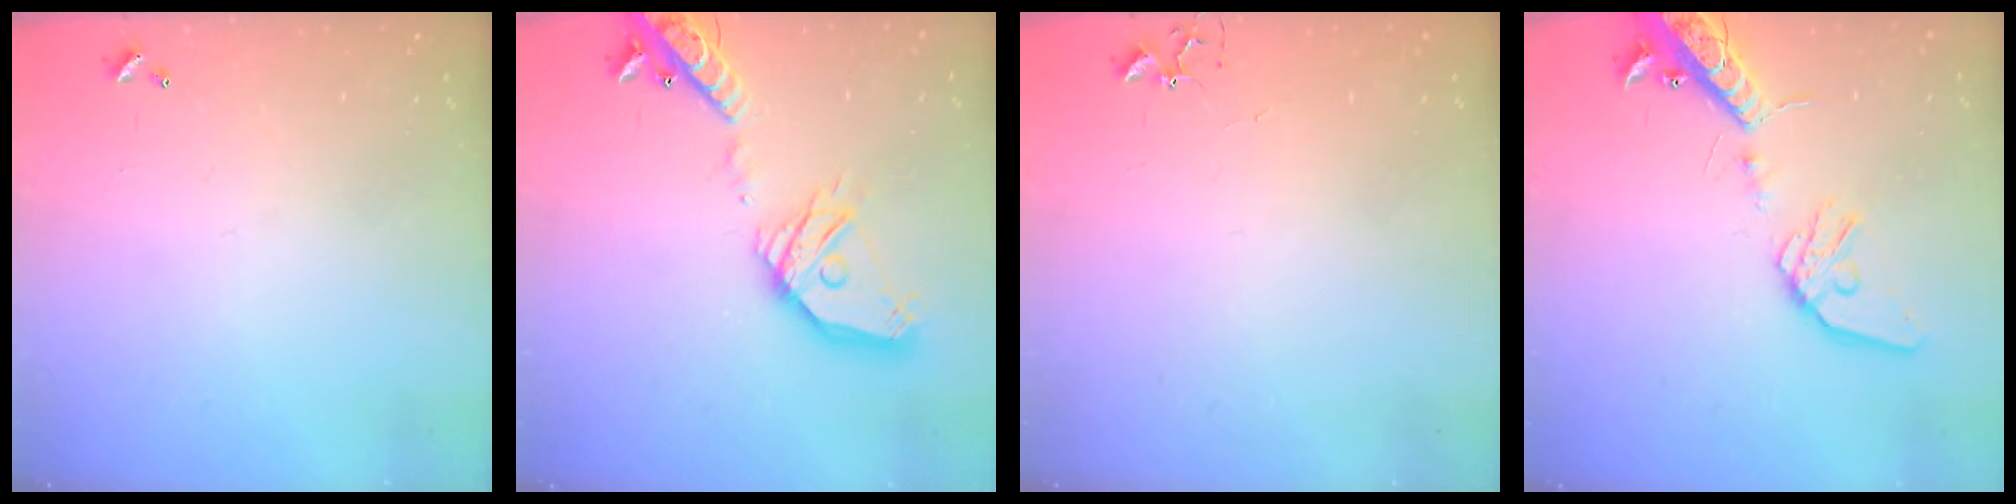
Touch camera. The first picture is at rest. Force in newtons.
{"total": 21.9, "press": 21.6, "slide": 3.8}
{"total": 4.2, "press": 4.2, "slide": 0.7}
{"total": 18.9, "press": 18.6, "slide": 3.4}